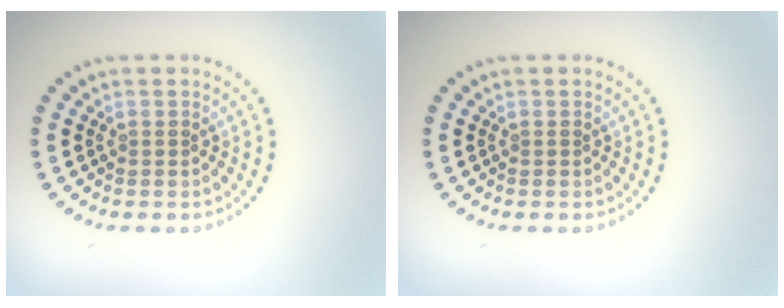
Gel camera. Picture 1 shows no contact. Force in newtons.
{"total": 0.0}